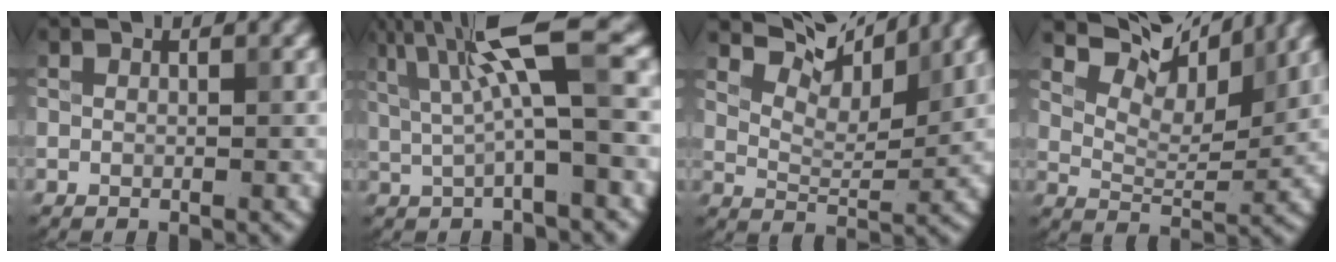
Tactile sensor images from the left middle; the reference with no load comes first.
{"total": 7.4, "force": [1.8, 1.4, 7.0], "torque": [-0.128, 0.013, 0.033]}
{"total": 5.9, "force": [4.6, 2.0, 3.3], "torque": [-0.060, 0.001, 0.061]}
{"total": 6.7, "force": [4.6, 2.7, 4.1], "torque": [-0.069, 0.000, 0.067]}